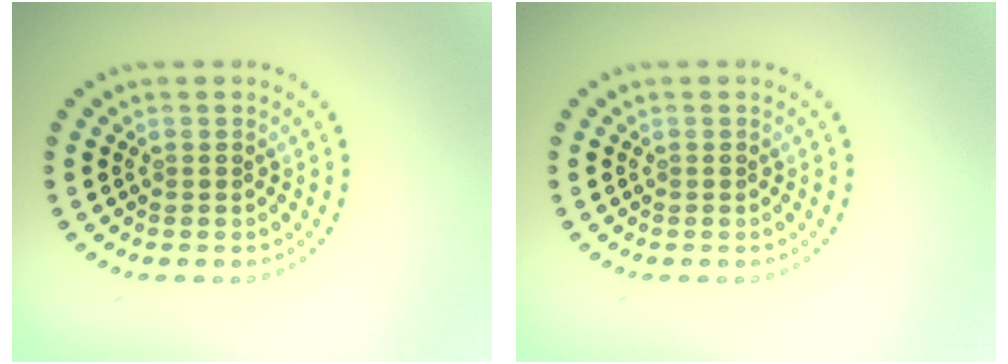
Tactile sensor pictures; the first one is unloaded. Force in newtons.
{"total": 0.0}